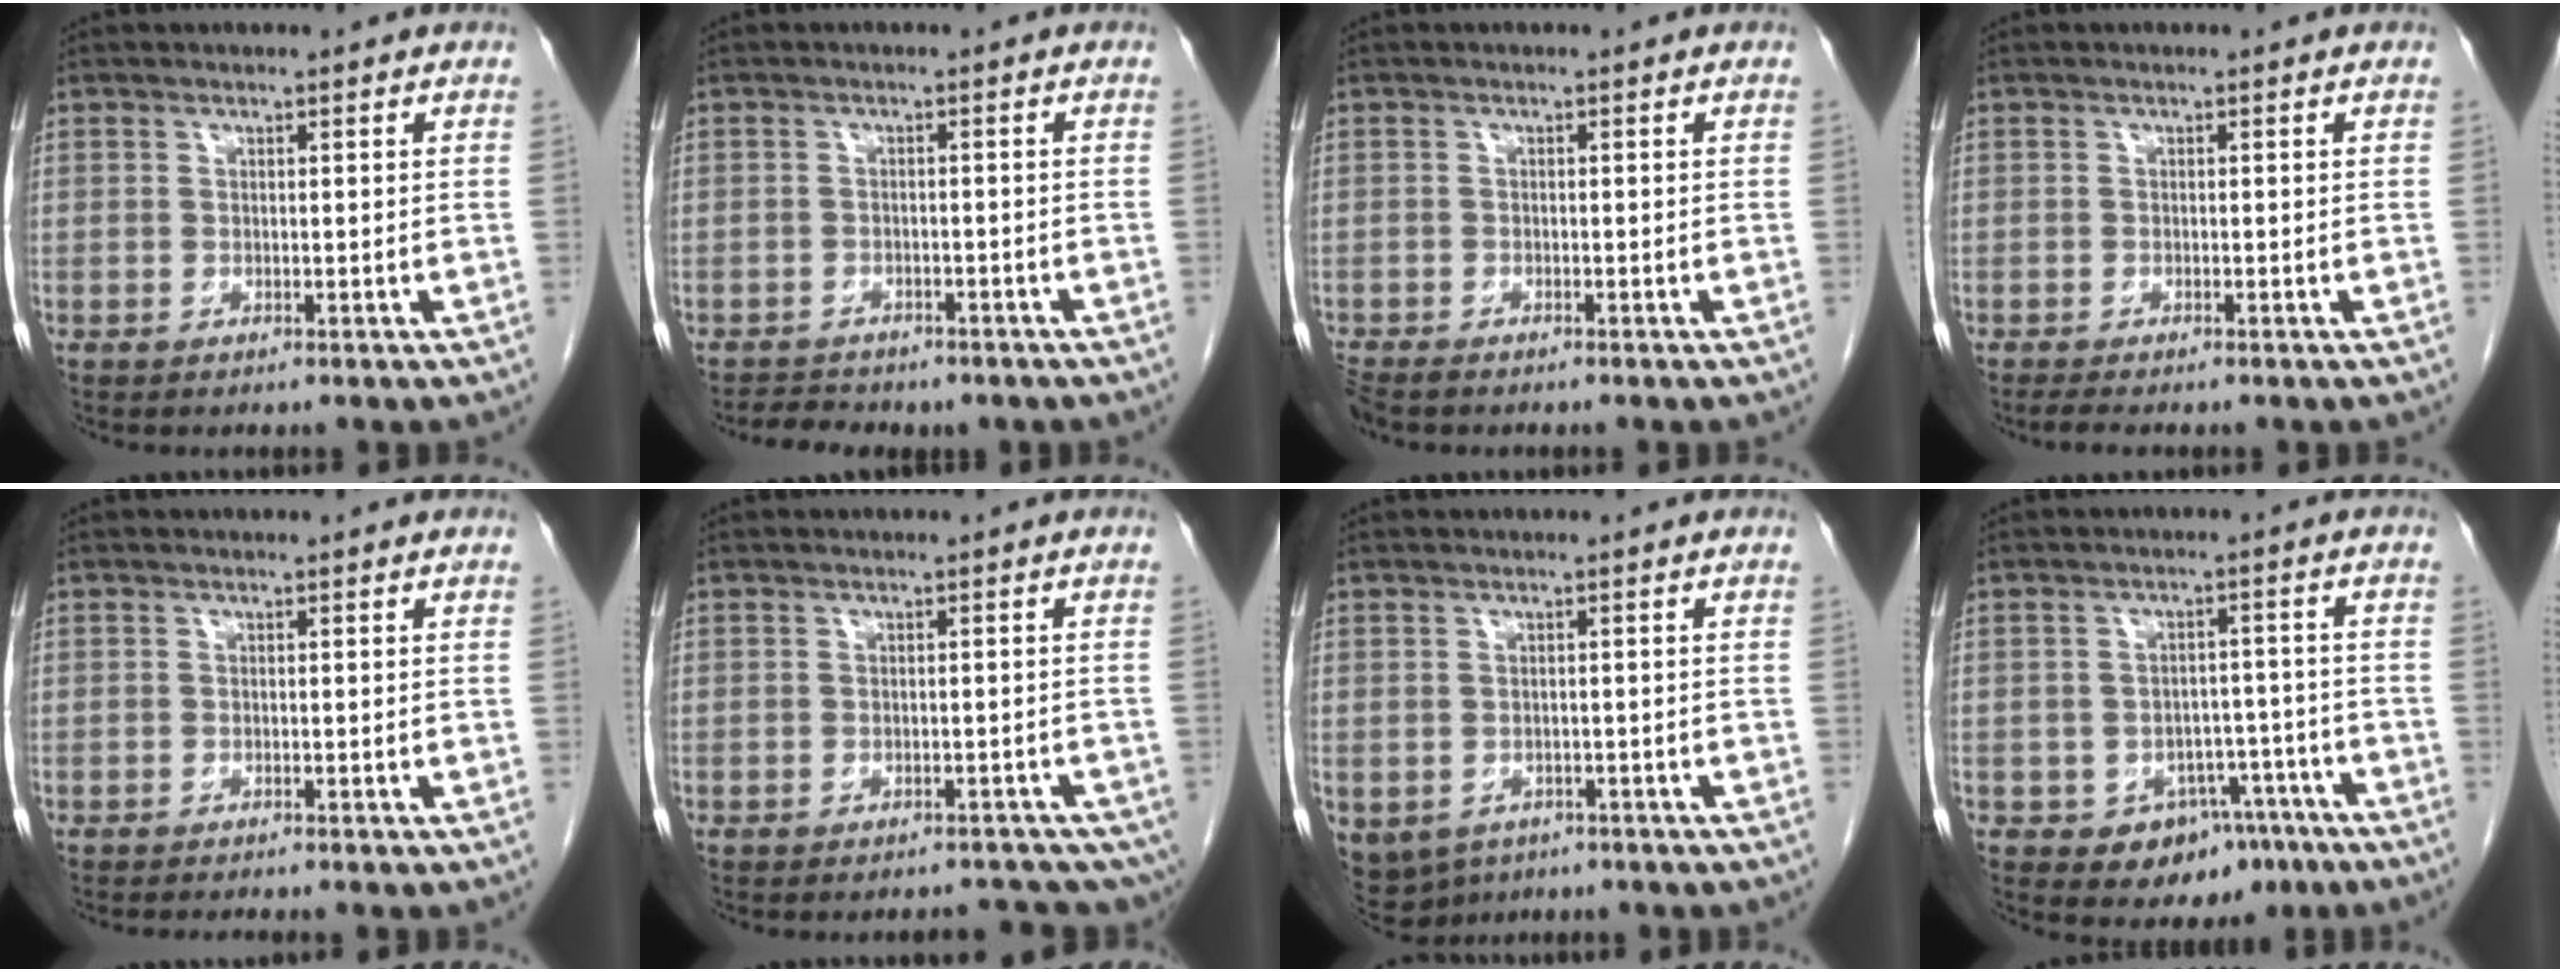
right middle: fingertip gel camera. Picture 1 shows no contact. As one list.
[{"total": 5.4, "force": [-4.5, 2.6, 1.5], "torque": [-0.030, 0.008, -0.051]}, {"total": 3.0, "force": [-2.6, 0.8, 1.3], "torque": [-0.025, -0.009, -0.045]}, {"total": 1.8, "force": [-1.5, 0.0, 1.0], "torque": [-0.022, -0.007, -0.024]}, {"total": 2.3, "force": [-2.1, 0.0, 0.9], "torque": [-0.014, -0.004, -0.028]}, {"total": 9.2, "force": [-6.9, 4.2, 4.4], "torque": [-0.063, 0.000, -0.073]}, {"total": 11.6, "force": [-5.9, 9.0, 4.4], "torque": [-0.126, -0.011, -0.069]}, {"total": 7.9, "force": [-4.6, 5.5, 3.3], "torque": [-0.030, 0.020, -0.055]}]